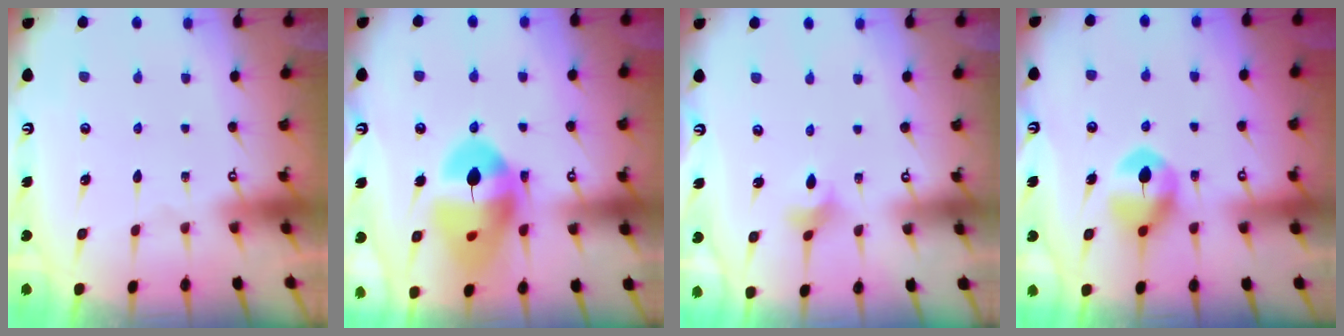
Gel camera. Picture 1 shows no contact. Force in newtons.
{"total": 16.0, "press": 15.9, "slide": 1.7}
{"total": 3.1, "press": 3.0, "slide": 0.6}
{"total": 8.9, "press": 8.9, "slide": 0.3}